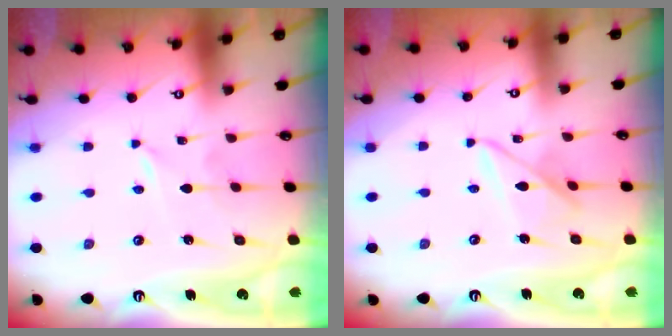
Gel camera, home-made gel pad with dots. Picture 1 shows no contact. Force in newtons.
{"total": 8.1, "press": 8.1, "slide": 0.5}